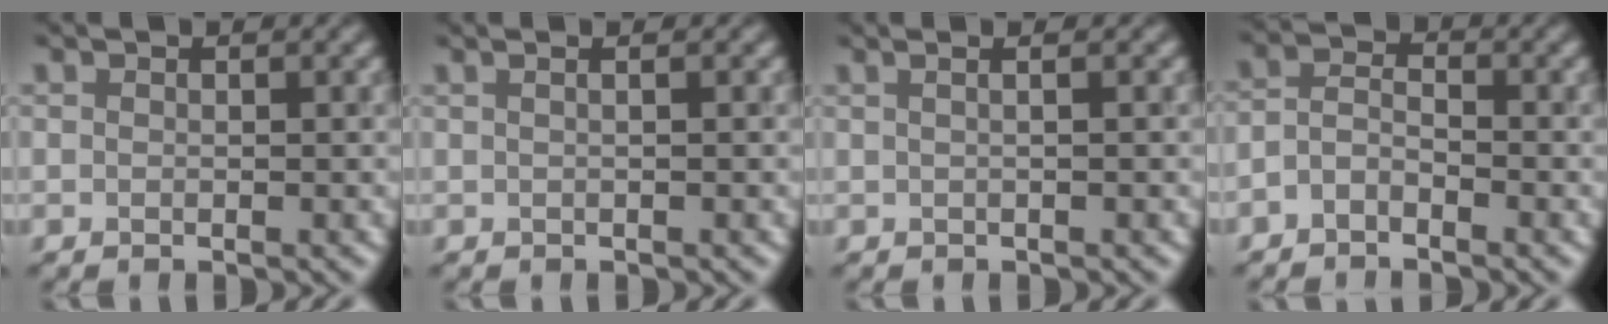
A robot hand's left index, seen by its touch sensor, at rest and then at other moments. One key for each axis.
{"total": 2.3, "fx": 0.9, "fy": 1.3, "fz": 1.7, "tx": 0.002, "ty": 0.018, "tz": -0.017}
{"total": 3.0, "fx": 1.2, "fy": 1.7, "fz": 2.3, "tx": -0.004, "ty": 0.025, "tz": -0.016}
{"total": 1.7, "fx": -1.4, "fy": 0.6, "fz": 0.7, "tx": -0.020, "ty": 0.008, "tz": -0.027}